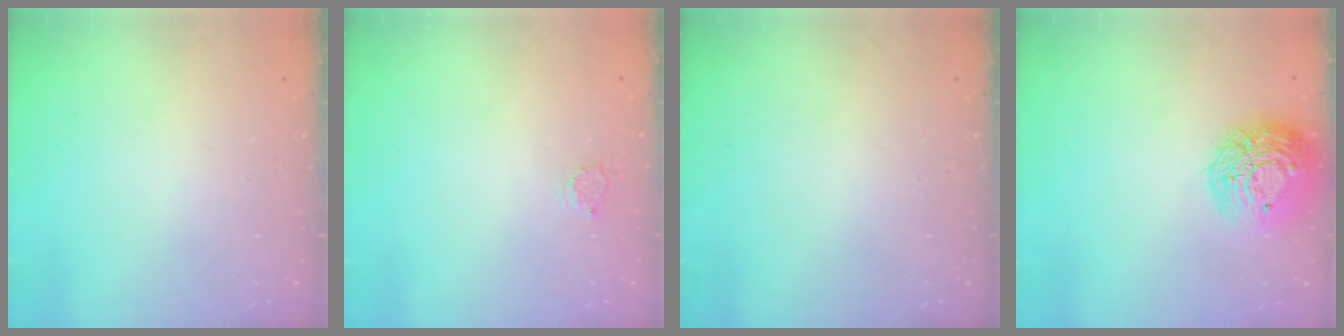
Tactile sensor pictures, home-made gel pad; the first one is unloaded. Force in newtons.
{"total": 2.3, "press": 2.3, "slide": 0.2}
{"total": 0.0}
{"total": 15.5, "press": 15.5, "slide": 1.5}